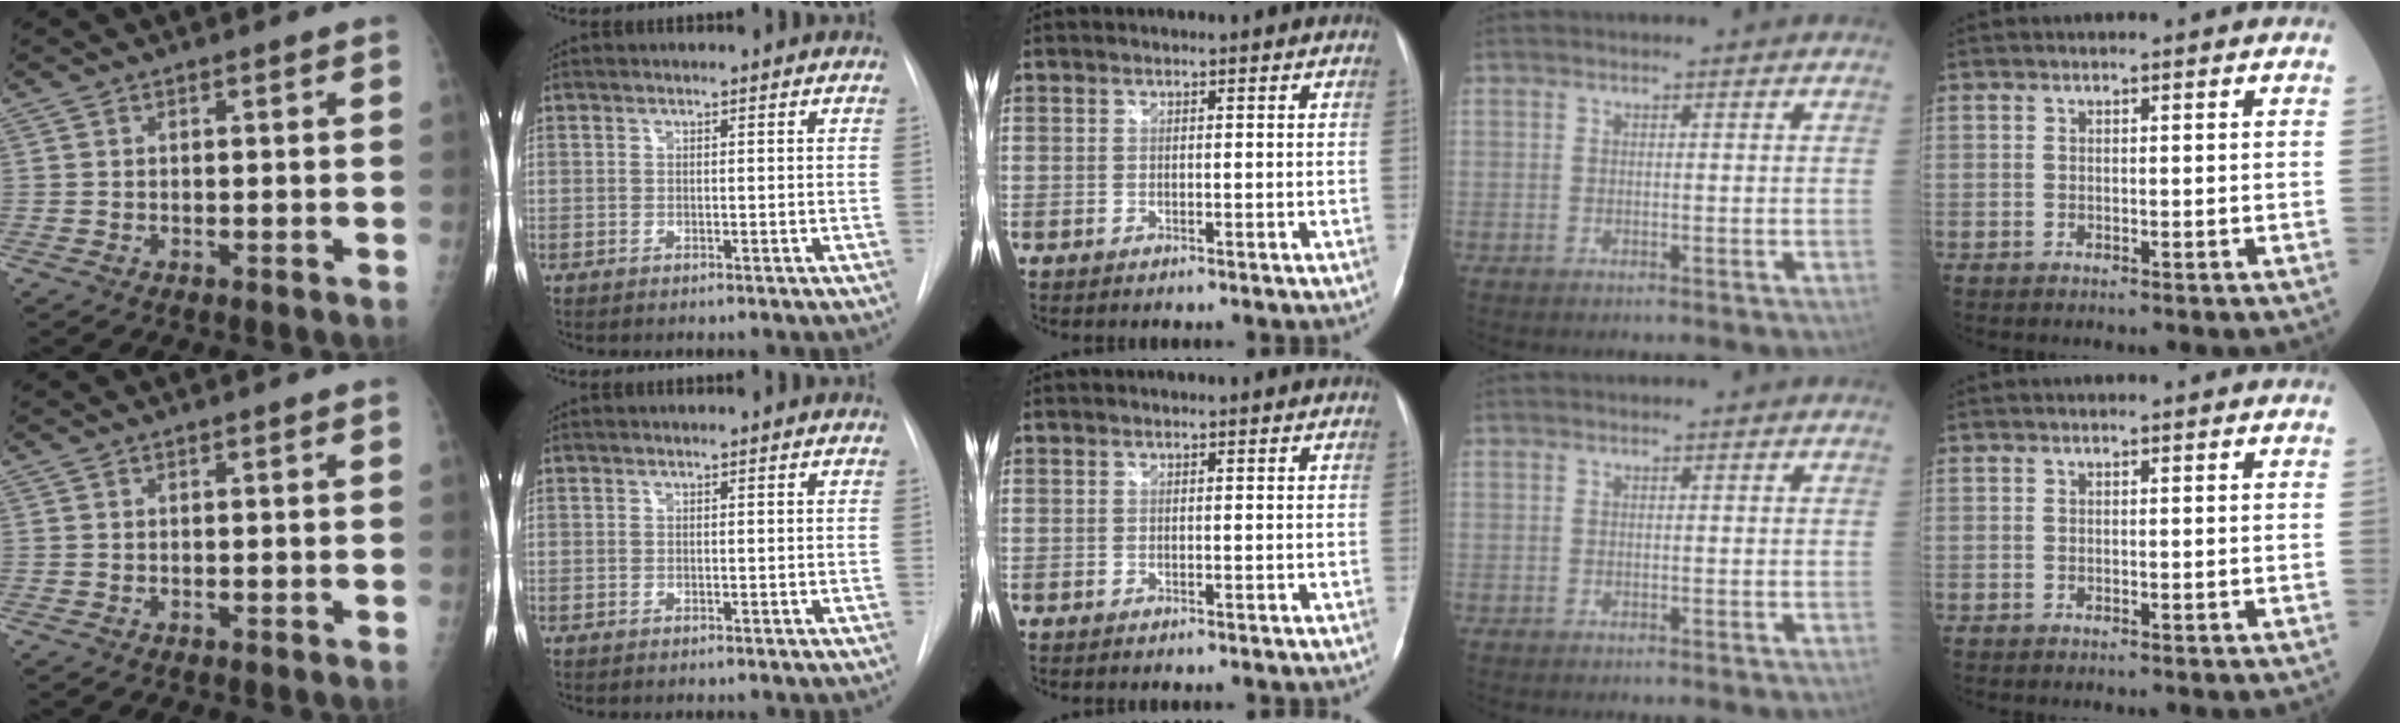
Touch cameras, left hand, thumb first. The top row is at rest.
{}